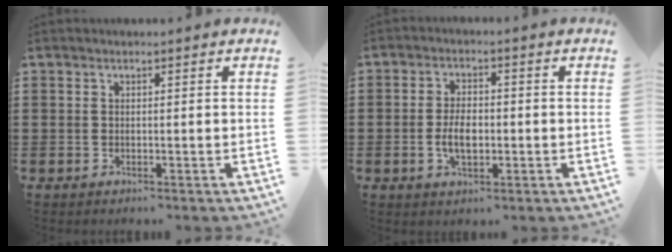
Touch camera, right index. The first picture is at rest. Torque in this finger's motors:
{"motor_torque": [1.13, 1.01, 0.20, 0.09]}